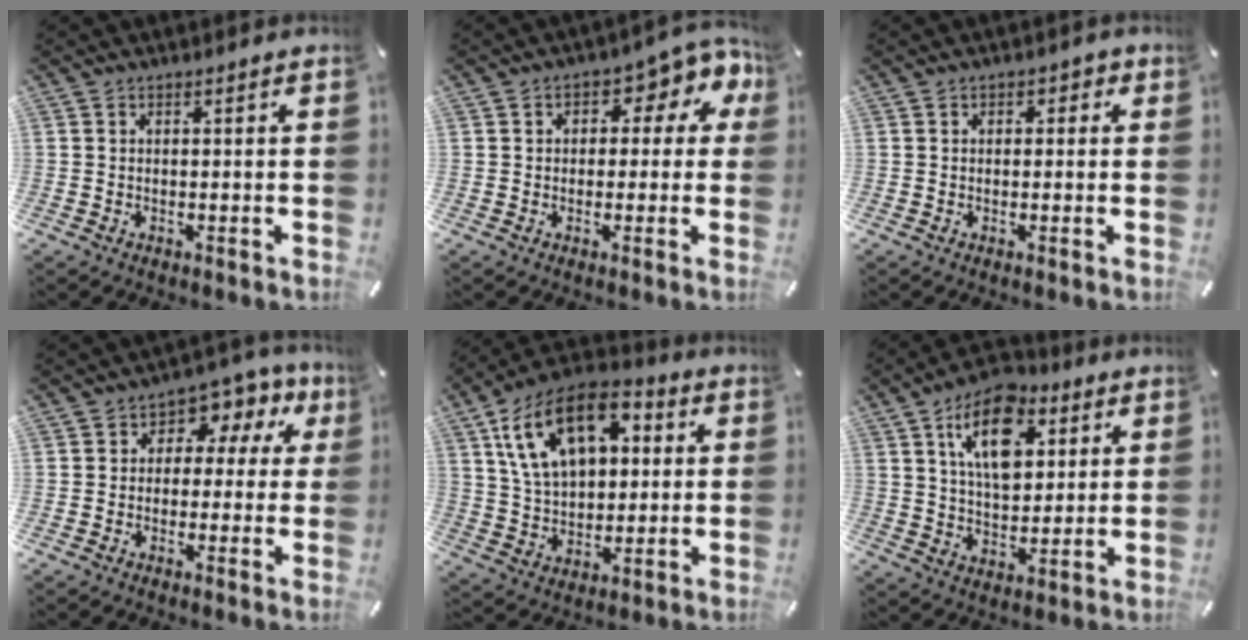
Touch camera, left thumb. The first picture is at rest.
{"total": 7.9, "force": [2.1, 4.9, 5.8], "torque": [-0.066, -0.013, 0.028]}
{"total": 1.3, "force": [0.0, 1.2, 0.6], "torque": [-0.005, 0.005, -0.004]}
{"total": 7.0, "force": [1.3, 5.4, 4.2], "torque": [-0.058, 0.001, 0.017]}
{"total": 17.5, "force": [7.1, 11.5, 11.1], "torque": [-0.219, -0.010, 0.129]}
{"total": 14.6, "force": [6.3, 9.0, 9.7], "torque": [-0.145, -0.010, 0.111]}